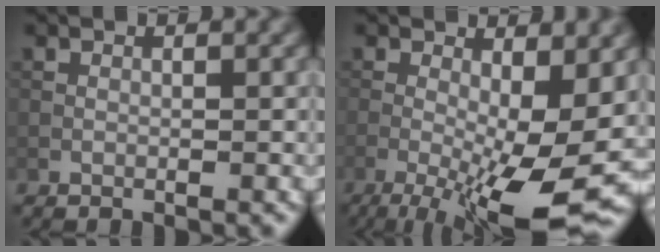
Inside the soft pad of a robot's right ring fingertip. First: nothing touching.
{"total": 12.8, "force": [-3.8, 3.8, 11.6], "torque": [-0.187, -0.009, -0.057]}